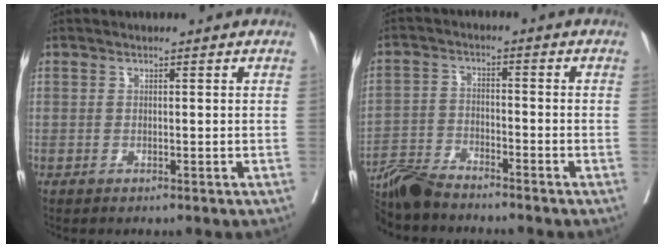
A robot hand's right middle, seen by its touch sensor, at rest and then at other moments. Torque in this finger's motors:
{"motor_torque": [-0.11, -0.77, 0.05, 0.06]}